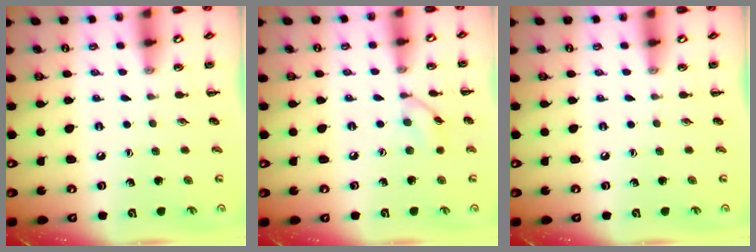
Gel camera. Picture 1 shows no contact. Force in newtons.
{"total": 6.8, "press": 6.7, "slide": 1.2}
{"total": 0.0}